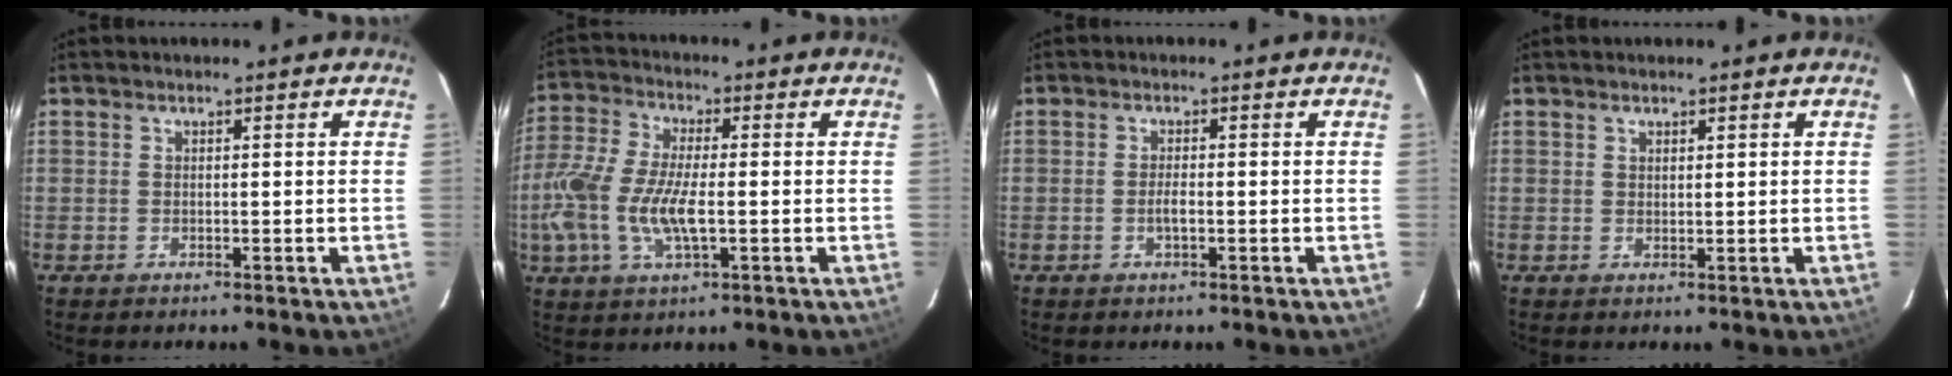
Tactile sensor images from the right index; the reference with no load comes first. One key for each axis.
{"total": 13.0, "fx": -2.5, "fy": 4.9, "fz": 11.8, "tx": -0.262, "ty": -0.002, "tz": -0.052}
{"total": 1.7, "fx": -0.5, "fy": 0.3, "fz": 1.5, "tx": -0.031, "ty": 0.001, "tz": -0.010}
{"total": 0.9, "fx": 0.8, "fy": 0.4, "fz": 0.2, "tx": -0.003, "ty": 0.001, "tz": 0.014}